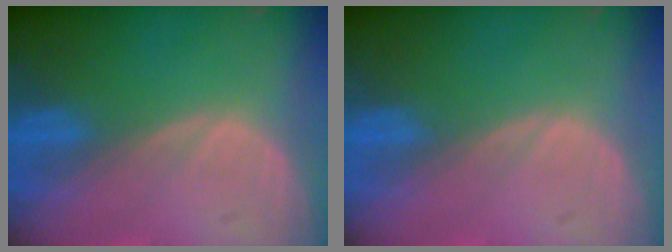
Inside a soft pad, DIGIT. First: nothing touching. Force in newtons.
{"total": 0.0}